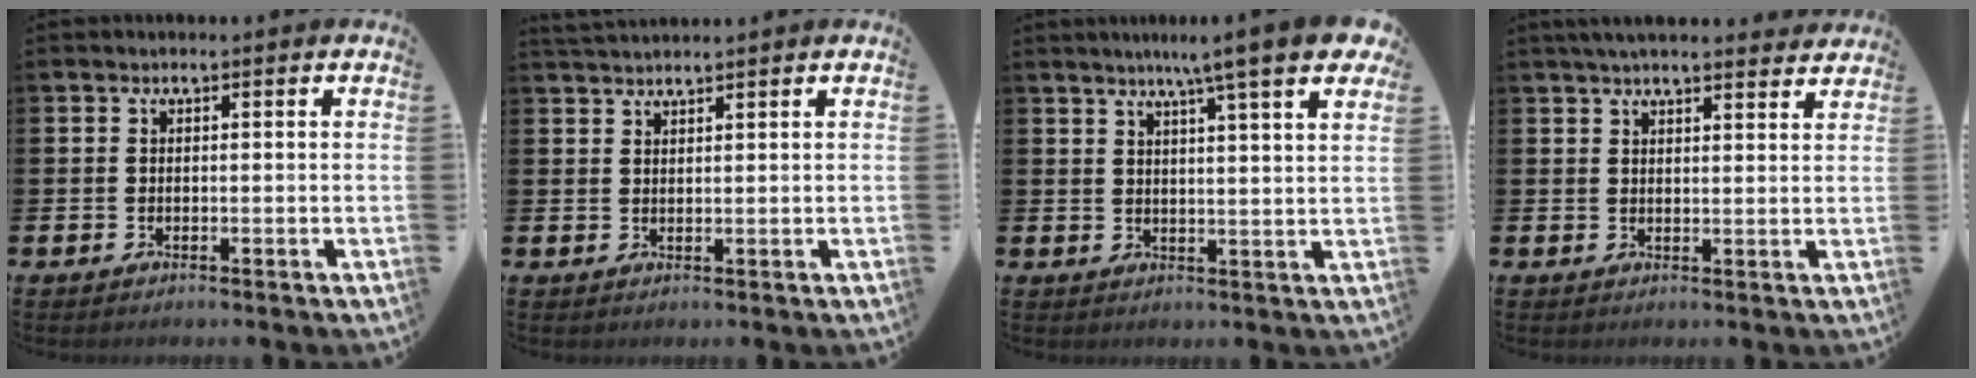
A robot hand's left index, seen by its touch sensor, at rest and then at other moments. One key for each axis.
{"total": 1.9, "fx": 1.9, "fy": 0.0, "fz": 0.0, "tx": -0.003, "ty": -0.006, "tz": 0.036}
{"total": 7.7, "fx": 6.3, "fy": 0.2, "fz": 4.4, "tx": -0.076, "ty": -0.027, "tz": 0.104}
{"total": 3.9, "fx": 3.8, "fy": 0.5, "fz": 1.1, "tx": -0.029, "ty": -0.012, "tz": 0.069}